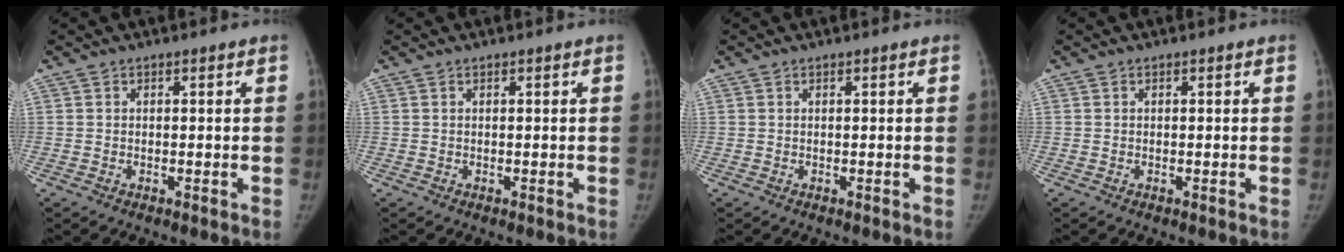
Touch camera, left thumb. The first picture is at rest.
{"total": 0.0}
{"total": 0.0}
{"total": 0.0}